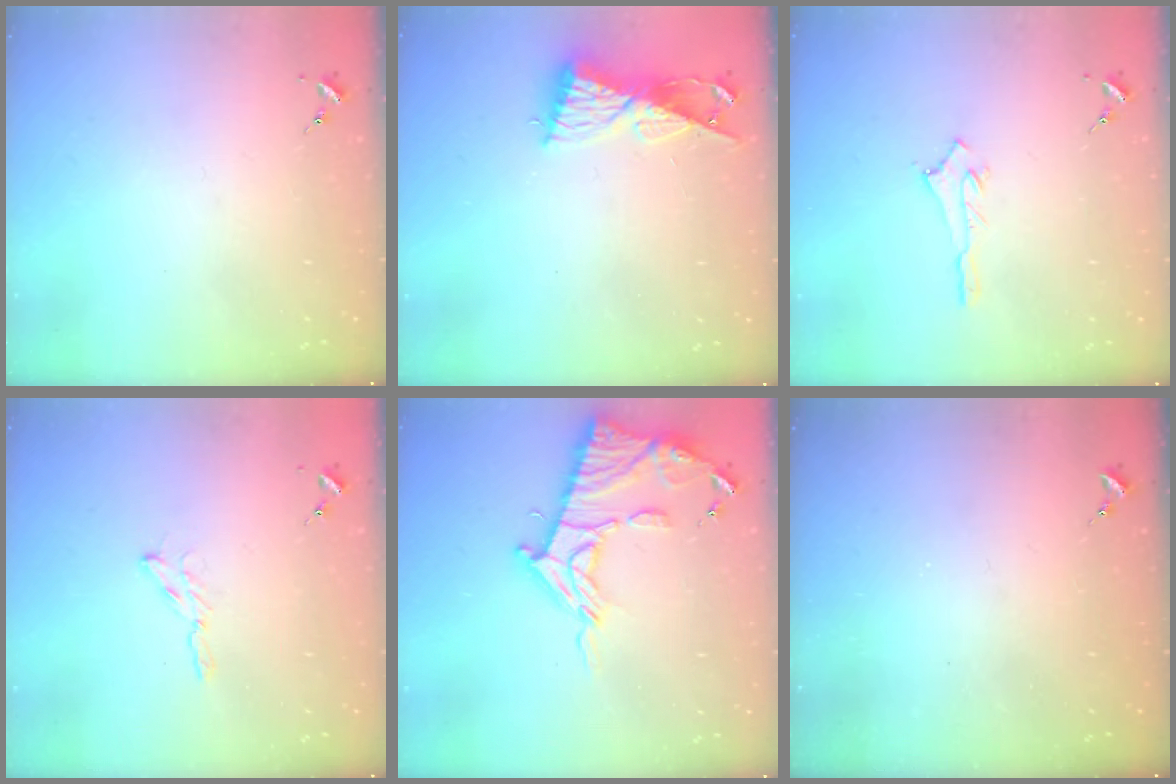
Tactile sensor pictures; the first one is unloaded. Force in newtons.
{"total": 9.1, "press": 9.1, "slide": 0.7}
{"total": 2.6, "press": 2.6, "slide": 0.2}
{"total": 3.5, "press": 3.4, "slide": 0.4}
{"total": 16.6, "press": 16.5, "slide": 1.3}
{"total": 0.0}